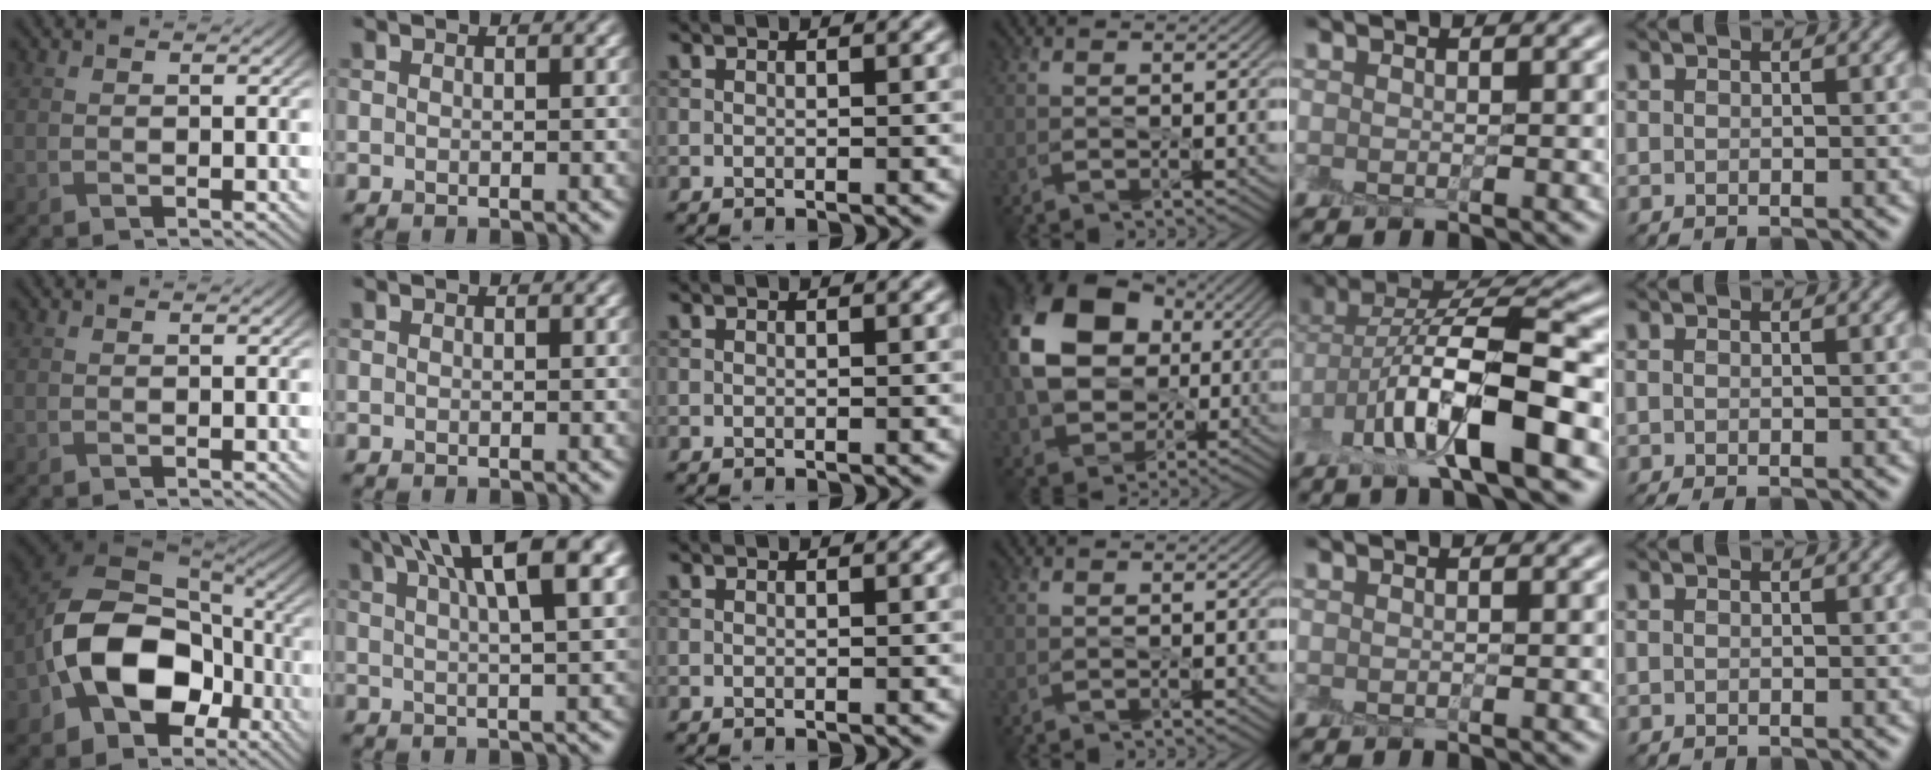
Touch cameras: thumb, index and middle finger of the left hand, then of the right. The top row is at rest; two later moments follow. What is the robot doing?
{"motion": "peel", "object": "shipping label"}